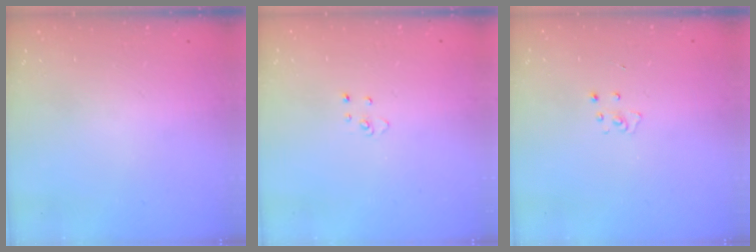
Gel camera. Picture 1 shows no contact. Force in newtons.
{"total": 2.9, "press": 2.9, "slide": 0.2}
{"total": 2.7, "press": 2.7, "slide": 0.3}